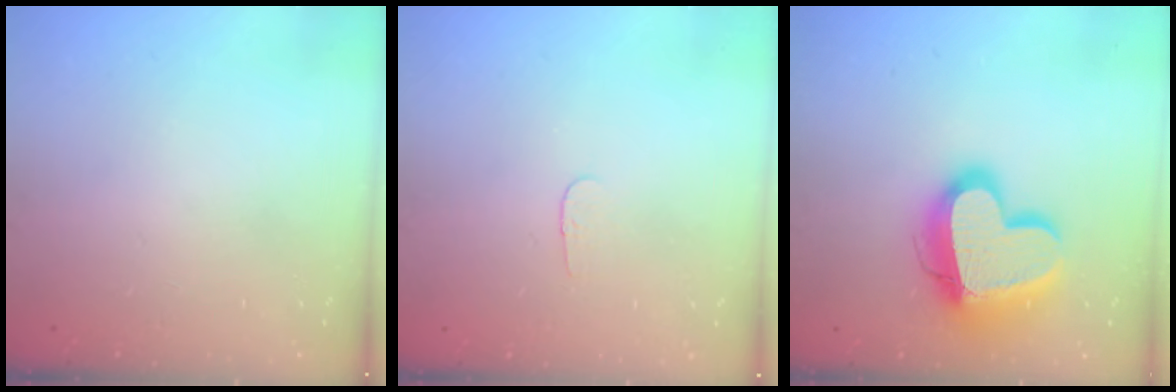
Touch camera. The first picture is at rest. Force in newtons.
{"total": 2.8, "press": 2.8, "slide": 0.3}
{"total": 19.4, "press": 19.3, "slide": 1.7}